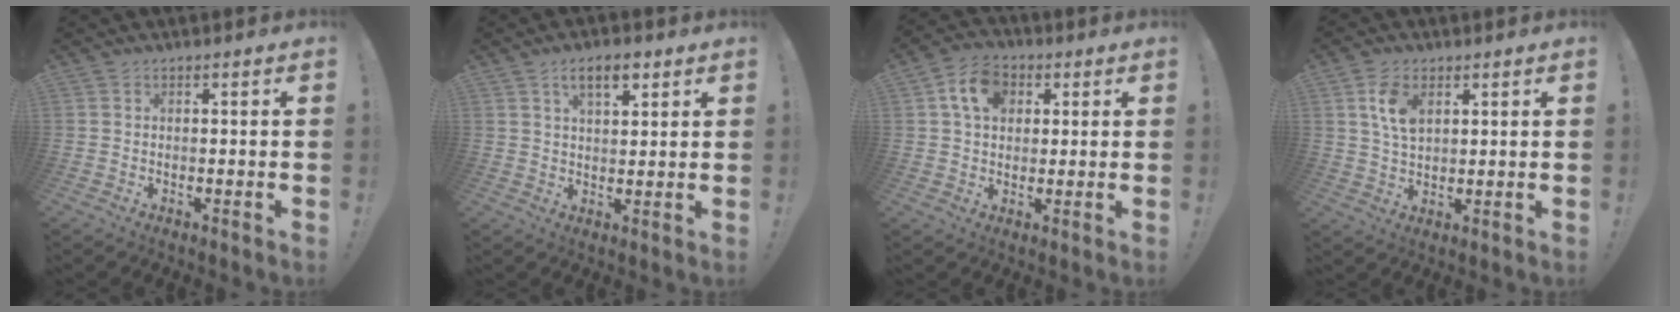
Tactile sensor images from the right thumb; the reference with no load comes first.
{"total": 6.7, "force": [3.6, 3.0, 4.7], "torque": [-0.074, -0.006, 0.062]}
{"total": 10.0, "force": [3.5, 7.2, 6.0], "torque": [-0.098, 0.007, 0.067]}
{"total": 7.6, "force": [3.1, 4.3, 5.4], "torque": [-0.102, -0.005, 0.056]}